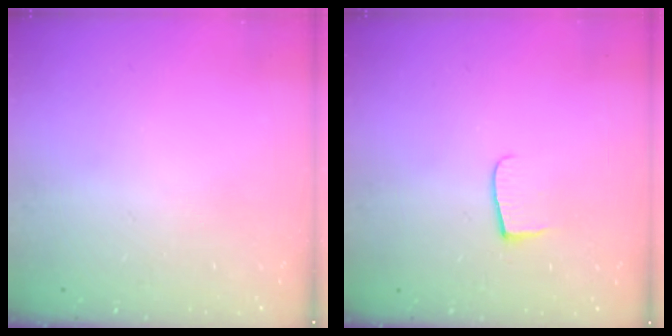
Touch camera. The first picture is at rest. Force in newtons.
{"total": 5.2, "press": 5.2, "slide": 0.7}